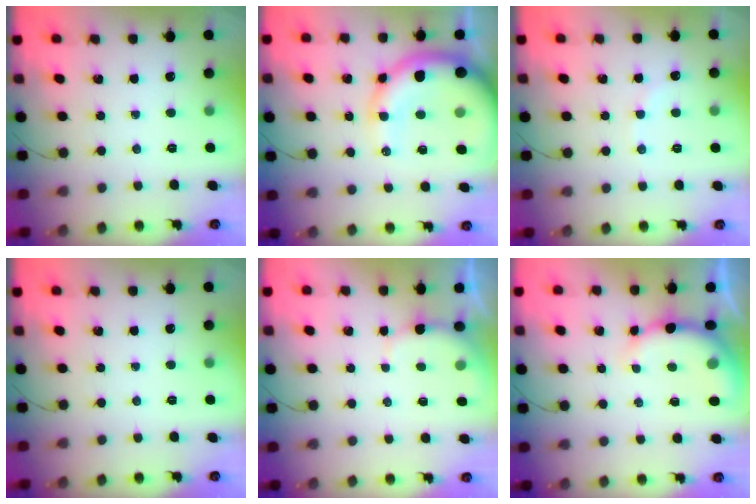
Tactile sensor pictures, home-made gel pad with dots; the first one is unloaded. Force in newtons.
{"total": 17.9, "press": 17.5, "slide": 4.0}
{"total": 4.1, "press": 4.0, "slide": 0.6}
{"total": 0.0}
{"total": 2.8, "press": 2.7, "slide": 0.7}
{"total": 7.9, "press": 7.7, "slide": 1.4}